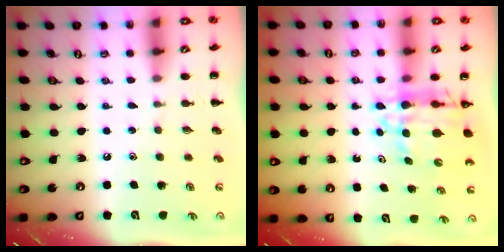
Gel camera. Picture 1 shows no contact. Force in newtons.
{"total": 10.2, "press": 9.6, "slide": 3.5}